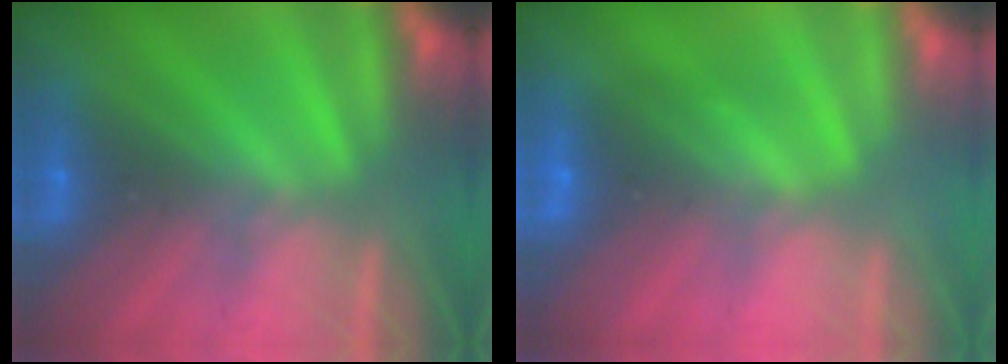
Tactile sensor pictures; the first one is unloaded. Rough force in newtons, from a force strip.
{"total": 2.6}